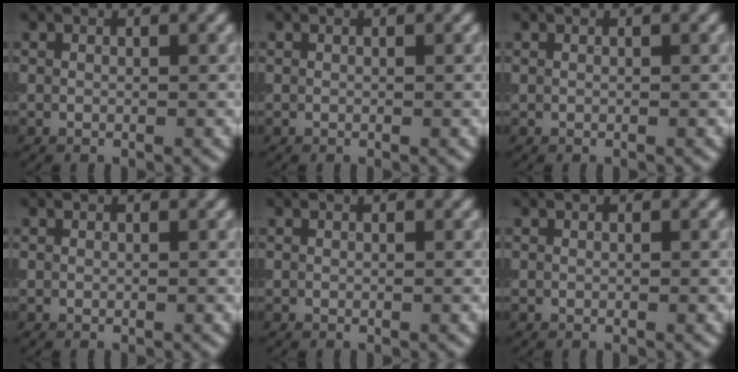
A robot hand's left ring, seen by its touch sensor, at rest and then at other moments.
{"total": 0.0}
{"total": 0.0}
{"total": 0.0}
{"total": 0.0}
{"total": 0.0}